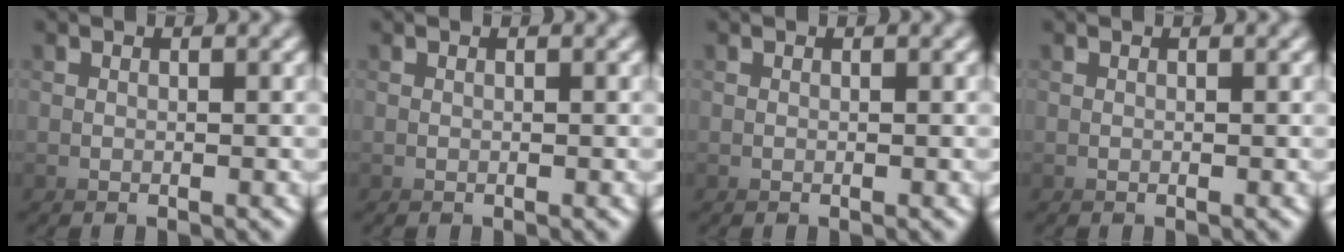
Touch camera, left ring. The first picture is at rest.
{"total": 0.0}
{"total": 0.0}
{"total": 0.0}